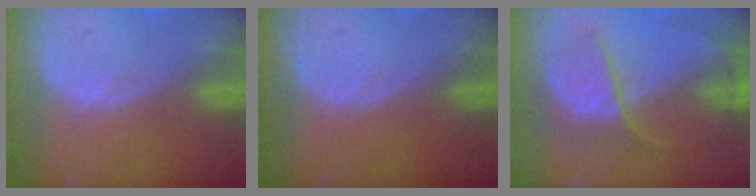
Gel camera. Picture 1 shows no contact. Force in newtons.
{"total": 0.0}
{"total": 6.9, "press": 6.6, "slide": 1.7}